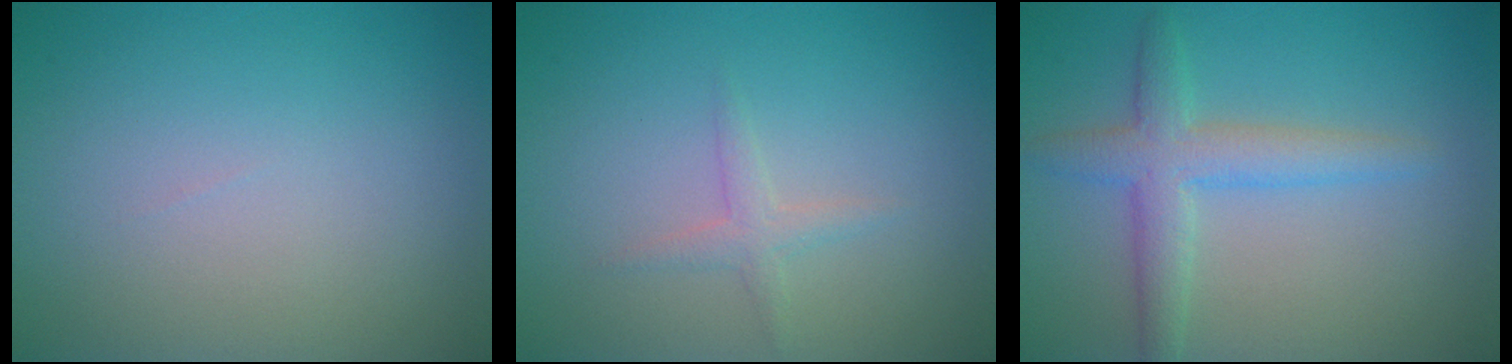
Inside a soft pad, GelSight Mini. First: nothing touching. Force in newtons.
{"total": 1.3, "press": 1.3, "slide": 0.1}
{"total": 3.7, "press": 3.7, "slide": 0.2}